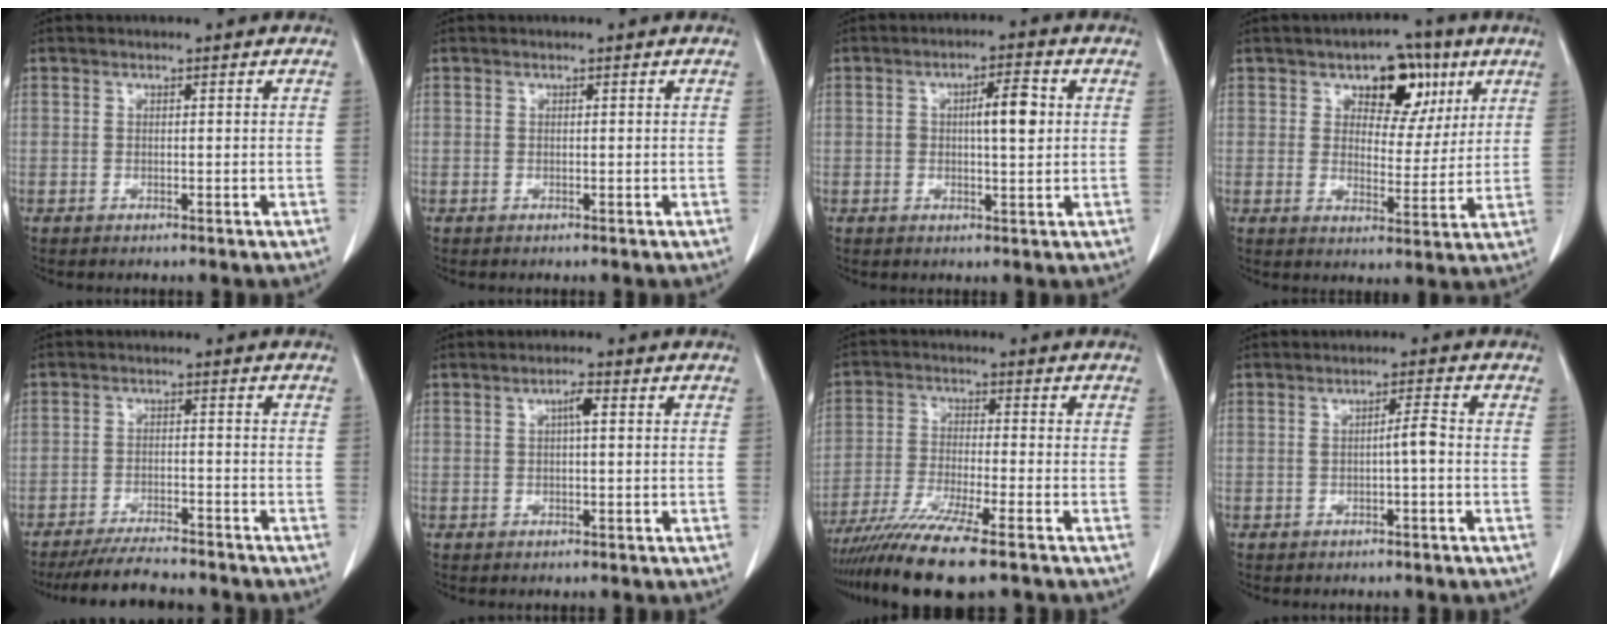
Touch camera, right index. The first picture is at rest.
{"total": 0.0}
{"total": 5.5, "force": [0.8, 1.3, 5.3], "torque": [-0.085, 0.009, 0.012]}
{"total": 9.0, "force": [4.4, 5.4, 5.7], "torque": [-0.068, 0.016, 0.066]}
{"total": 8.7, "force": [-8.0, 1.3, 2.9], "torque": [-0.043, -0.009, -0.128]}
{"total": 2.1, "force": [0.5, 0.3, 2.0], "torque": [-0.036, 0.005, 0.007]}
{"total": 11.5, "force": [-8.7, -0.2, 7.5], "torque": [-0.132, -0.032, -0.148]}
{"total": 2.4, "force": [-0.4, 0.0, 2.4], "torque": [-0.037, 0.003, -0.007]}